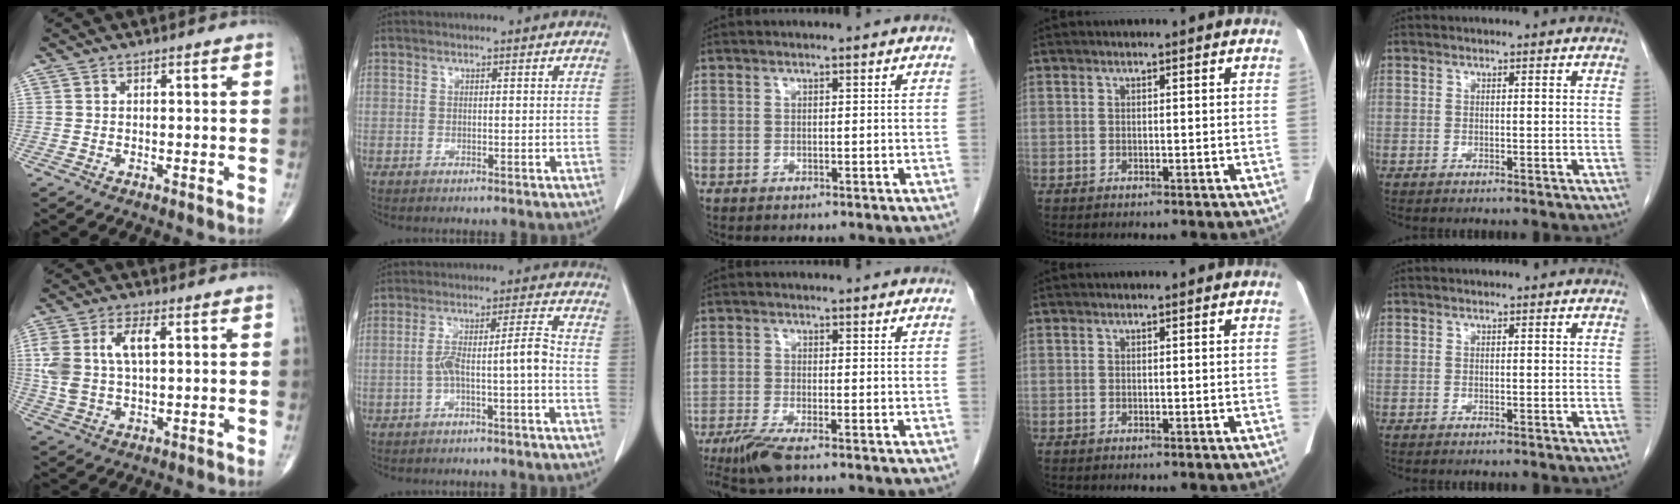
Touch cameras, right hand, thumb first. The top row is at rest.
{"thumb": {"total": 9.7, "force": [2.2, 4.9, 8.0], "torque": [-0.176, 0.010, 0.045]}, "index": {"total": 6.0, "force": [-2.0, 0.1, 5.7], "torque": [-0.107, 0.030, -0.027]}, "middle": {"total": 5.1, "force": [-3.6, 0.3, 3.6], "torque": [-0.072, -0.016, -0.069]}}